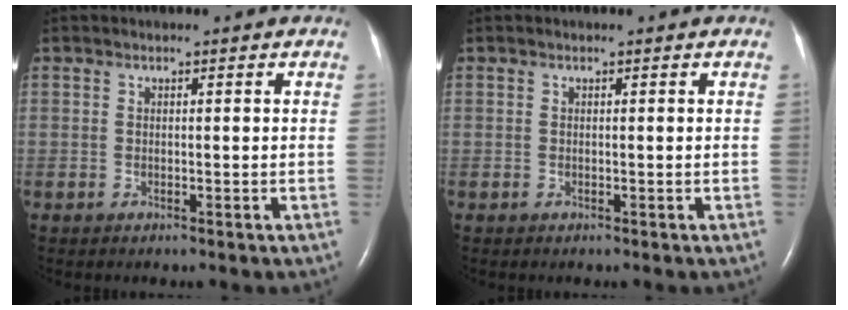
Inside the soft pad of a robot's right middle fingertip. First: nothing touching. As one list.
[{"total": 0.0}]